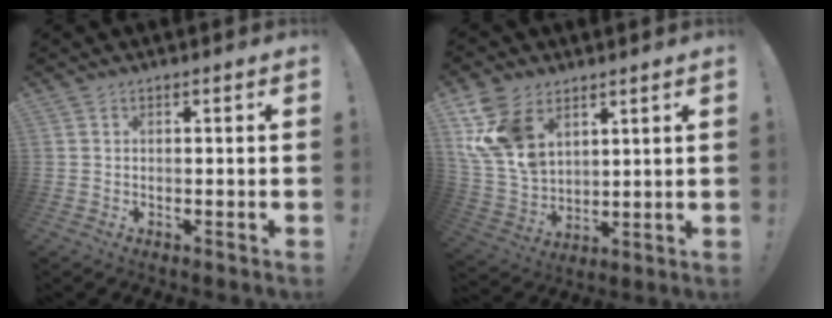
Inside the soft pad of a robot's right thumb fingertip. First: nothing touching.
{"total": 15.4, "force": [7.3, 10.4, 8.7], "torque": [-0.188, -0.038, 0.142]}